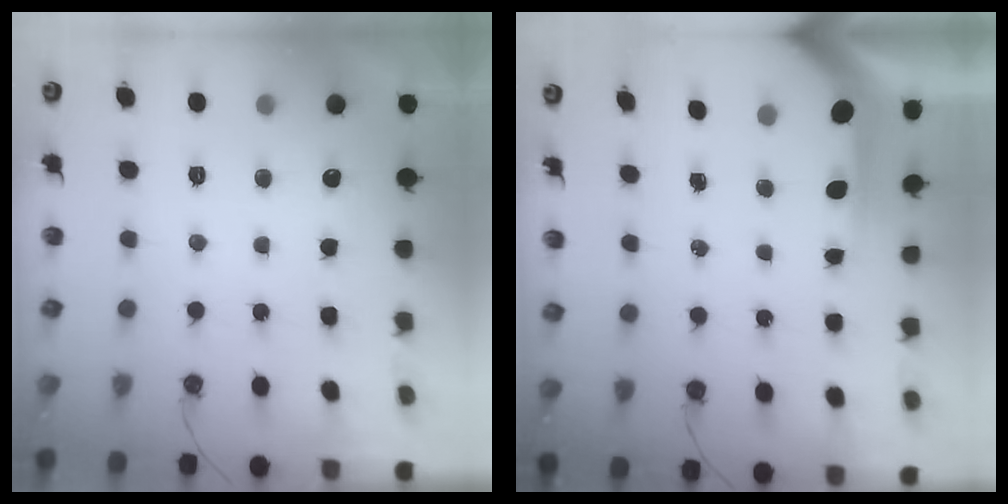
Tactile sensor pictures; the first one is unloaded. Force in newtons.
{"total": 6.2, "press": 6.2, "slide": 0.4}